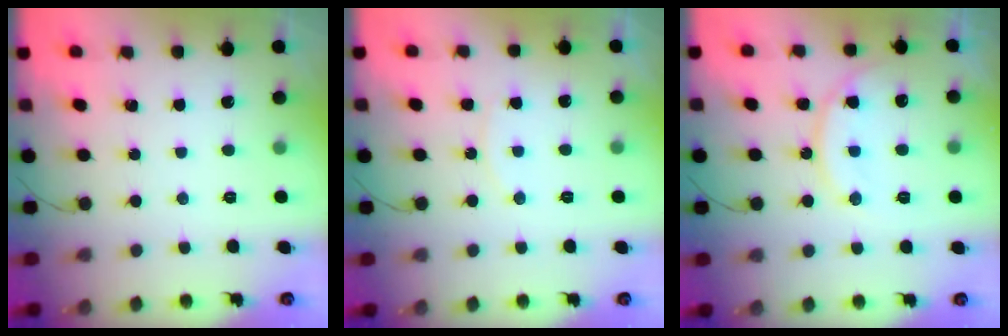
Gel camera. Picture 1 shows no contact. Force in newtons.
{"total": 5.0, "press": 4.9, "slide": 0.4}
{"total": 14.2, "press": 14.2, "slide": 1.2}